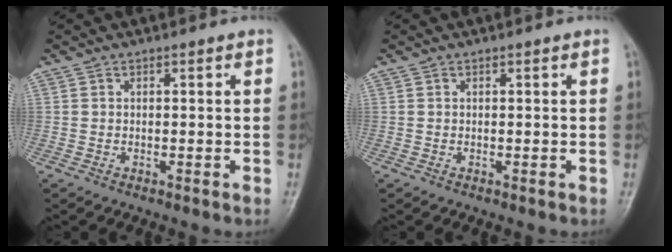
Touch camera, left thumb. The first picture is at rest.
{"total": 0.0}